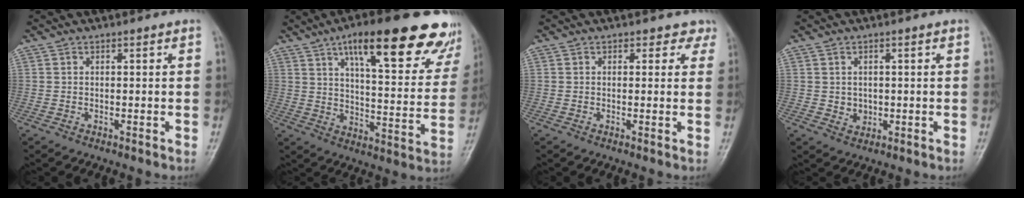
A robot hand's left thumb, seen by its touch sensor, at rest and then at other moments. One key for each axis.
{"total": 24.8, "fx": 15.2, "fy": 7.5, "fz": 18.1, "tx": -0.208, "ty": -0.040, "tz": 0.211}
{"total": 2.5, "fx": 1.9, "fy": 1.7, "fz": 0.3, "tx": 0.026, "ty": -0.009, "tz": 0.005}
{"total": 2.2, "fx": 0.1, "fy": 2.0, "fz": 1.0, "tx": -0.007, "ty": -0.001, "tz": 0.007}